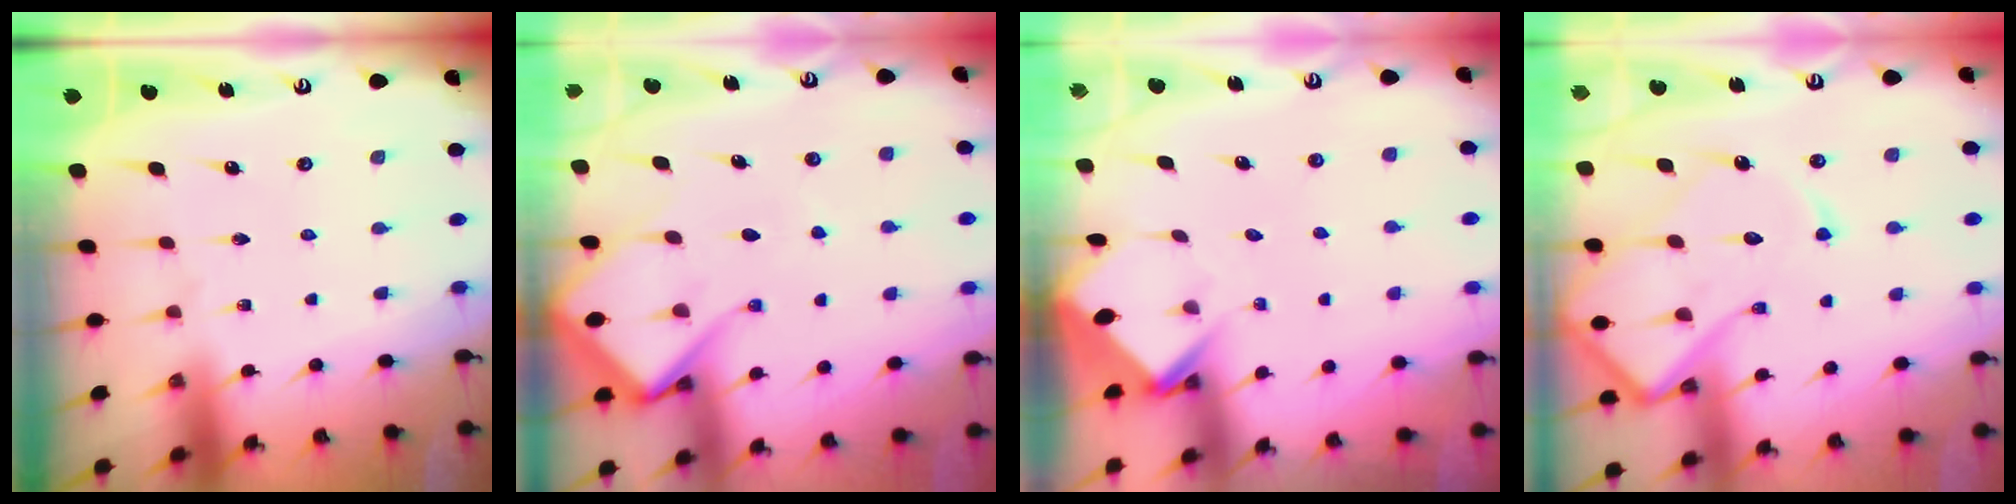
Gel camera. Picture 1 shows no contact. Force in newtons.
{"total": 12.1, "press": 12.0, "slide": 1.2}
{"total": 3.9, "press": 3.9, "slide": 0.3}
{"total": 16.2, "press": 16.2, "slide": 1.6}